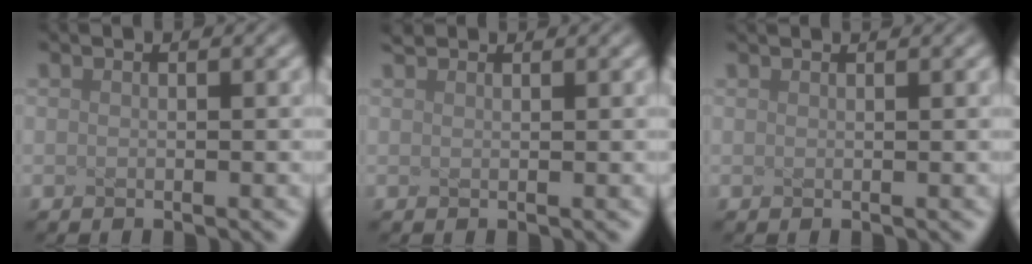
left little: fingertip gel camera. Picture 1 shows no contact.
{"total": 1.2, "force": [1.2, 0.2, 0.2], "torque": [-0.005, 0.006, 0.018]}
{"total": 1.1, "force": [1.0, 0.2, 0.3], "torque": [-0.002, 0.000, 0.004]}